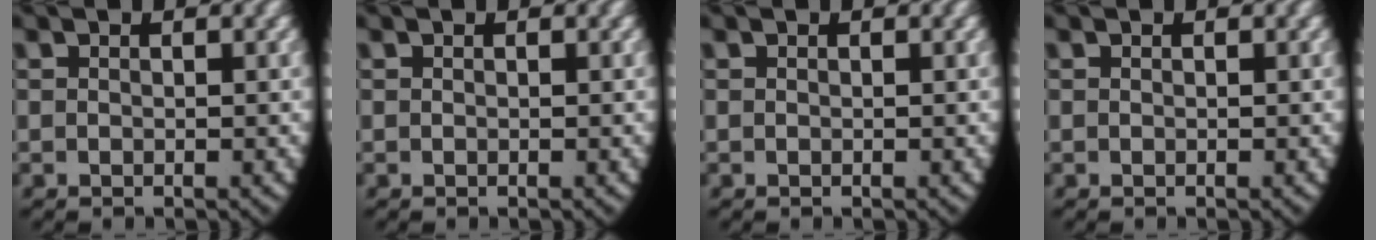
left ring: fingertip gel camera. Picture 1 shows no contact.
{"total": 0.0}
{"total": 0.0}
{"total": 0.0}